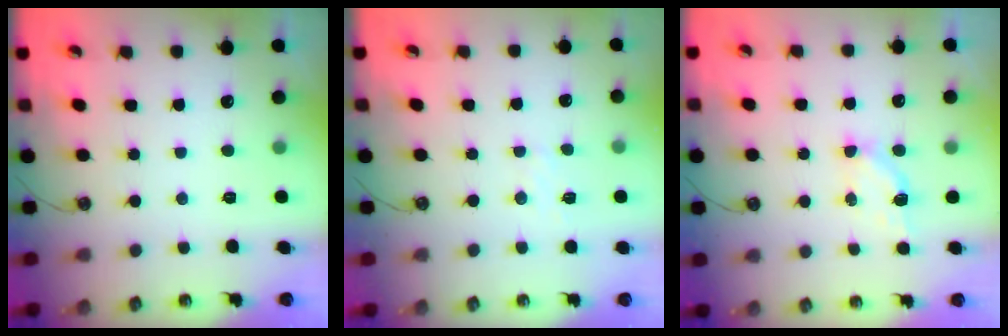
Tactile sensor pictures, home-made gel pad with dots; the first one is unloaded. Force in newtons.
{"total": 5.3, "press": 5.3, "slide": 0.6}
{"total": 3.9, "press": 3.9, "slide": 0.4}